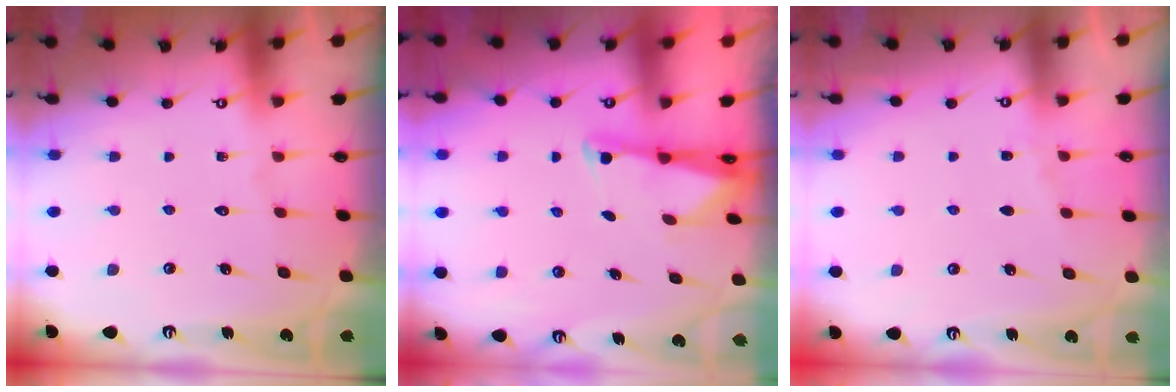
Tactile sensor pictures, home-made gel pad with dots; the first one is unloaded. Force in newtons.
{"total": 2.0, "press": 1.9, "slide": 0.4}
{"total": 2.8, "press": 2.7, "slide": 0.4}